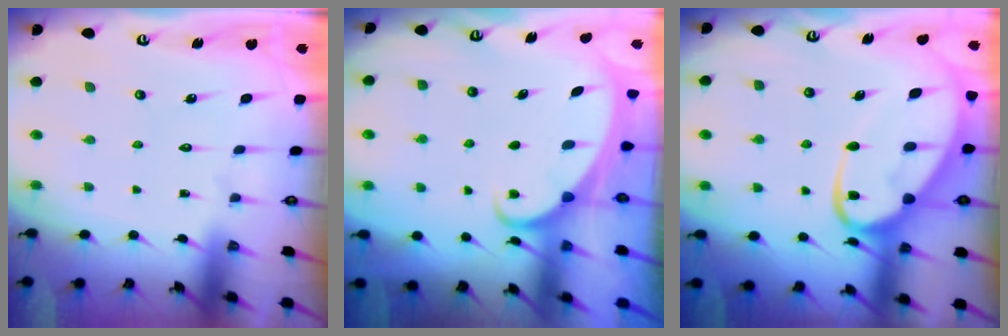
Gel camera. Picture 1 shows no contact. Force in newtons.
{"total": 2.1, "press": 2.0, "slide": 0.3}
{"total": 13.9, "press": 13.9, "slide": 1.1}